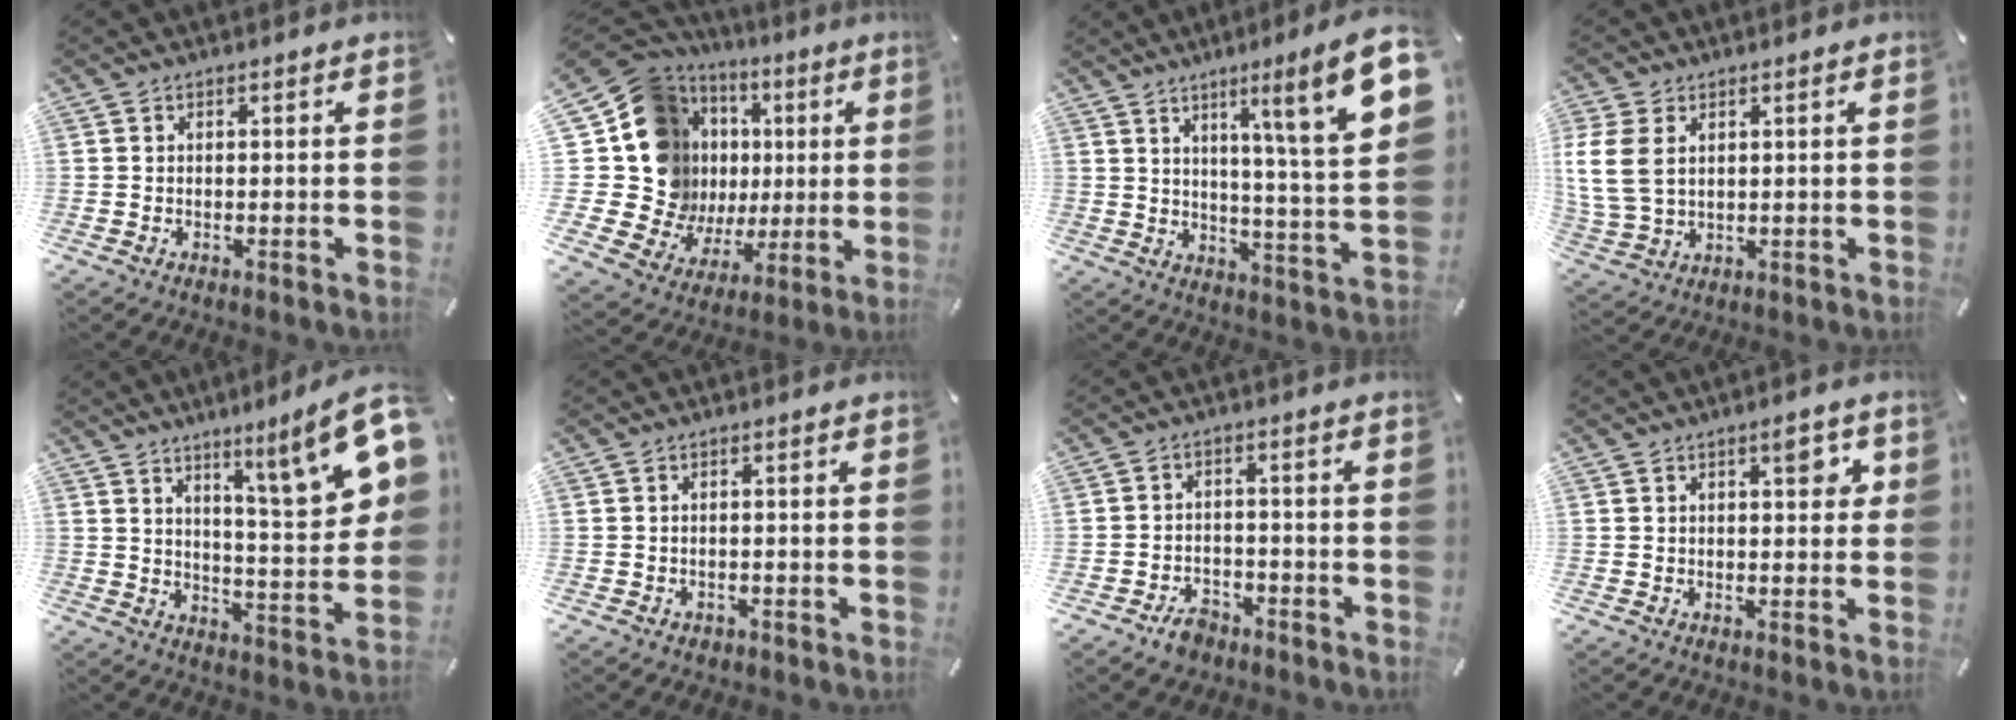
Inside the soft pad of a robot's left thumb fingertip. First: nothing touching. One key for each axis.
{"total": 21.9, "fx": 4.0, "fy": 18.2, "fz": 11.6, "tx": -0.244, "ty": -0.056, "tz": 0.107}
{"total": 15.9, "fx": 7.9, "fy": 0.8, "fz": 13.8, "tx": -0.203, "ty": -0.055, "tz": 0.105}
{"total": 9.1, "fx": 2.4, "fy": 6.5, "fz": 6.0, "tx": -0.155, "ty": 0.002, "tz": 0.046}
{"total": 15.6, "fx": 10.0, "fy": 2.4, "fz": 11.7, "tx": -0.166, "ty": -0.077, "tz": 0.151}
{"total": 0.9, "fx": -0.3, "fy": 0.8, "fz": 0.3, "tx": -0.006, "ty": 0.005, "tz": -0.008}
{"total": 4.9, "fx": -3.3, "fy": 3.1, "fz": 1.8, "tx": -0.024, "ty": 0.023, "tz": -0.060}
{"total": 4.6, "fx": 1.9, "fy": 2.1, "fz": 3.6, "tx": -0.035, "ty": -0.008, "tz": 0.021}